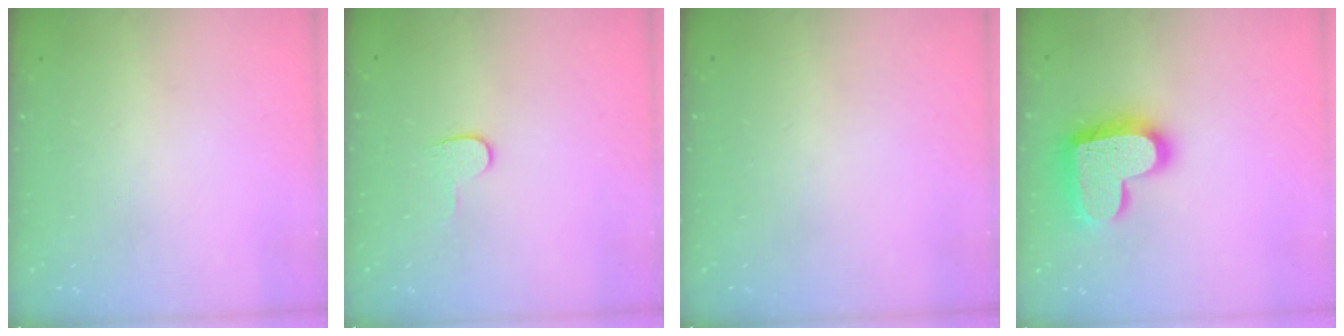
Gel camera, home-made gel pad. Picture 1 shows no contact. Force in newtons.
{"total": 3.8, "press": 3.8, "slide": 0.4}
{"total": 0.0}
{"total": 19.5, "press": 19.5, "slide": 1.4}